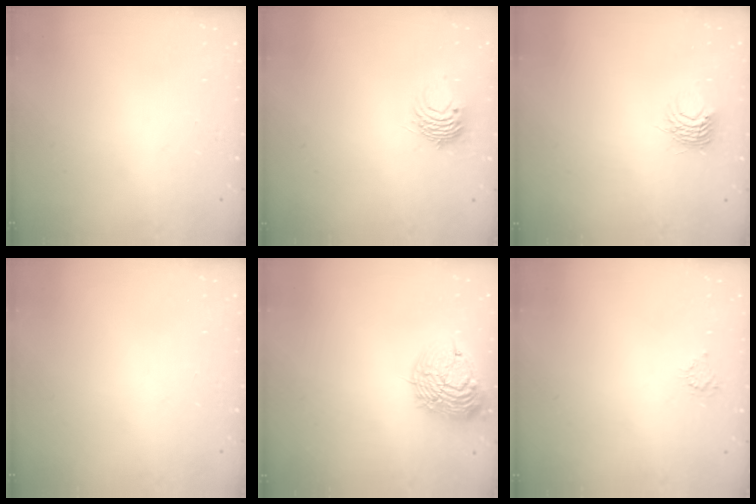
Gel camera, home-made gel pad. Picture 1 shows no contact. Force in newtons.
{"total": 7.0, "press": 7.0, "slide": 0.8}
{"total": 5.5, "press": 5.4, "slide": 0.4}
{"total": 0.0}
{"total": 14.8, "press": 14.7, "slide": 1.3}
{"total": 3.4, "press": 3.4, "slide": 0.4}